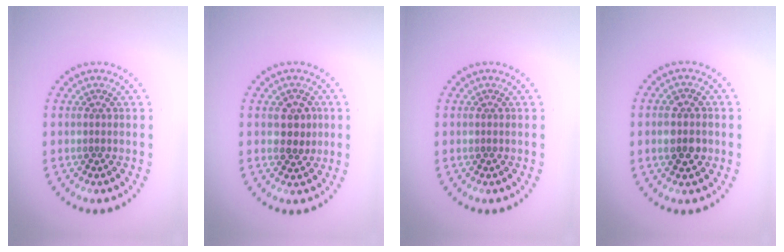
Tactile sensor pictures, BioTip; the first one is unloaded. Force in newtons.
{"total": 2.4, "press": 2.4, "slide": 0.6}
{"total": 0.0}
{"total": 2.7, "press": 2.7, "slide": 0.2}